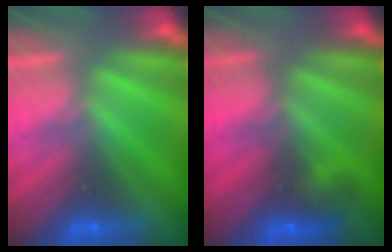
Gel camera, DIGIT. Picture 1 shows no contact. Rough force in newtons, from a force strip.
{"total": 2.3}